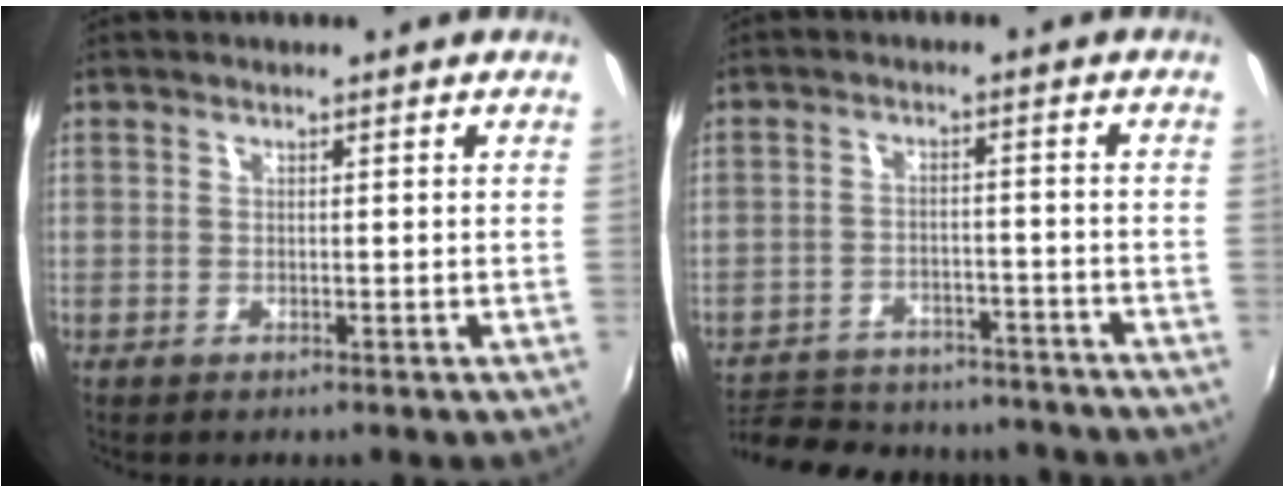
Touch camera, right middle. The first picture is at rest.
{"total": 21.6, "force": [-18.4, 8.0, 8.0], "torque": [-0.173, 0.012, -0.244]}